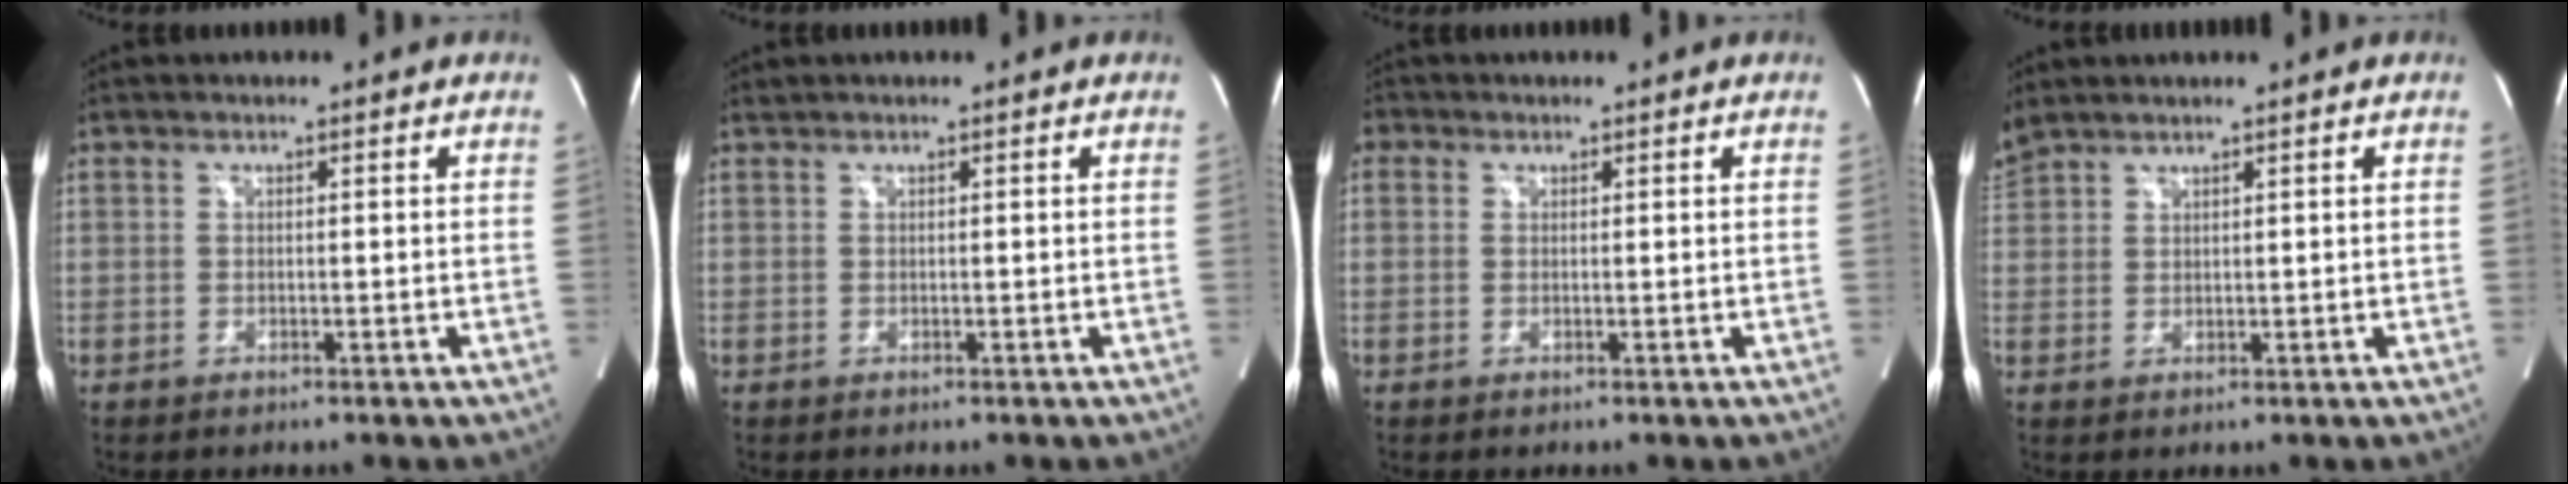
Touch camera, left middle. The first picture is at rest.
{"total": 0.0}
{"total": 1.2, "force": [0.5, 1.1, 0.2], "torque": [0.004, 0.004, 0.005]}
{"total": 3.2, "force": [3.1, 0.6, 0.6], "torque": [-0.029, 0.019, 0.074]}